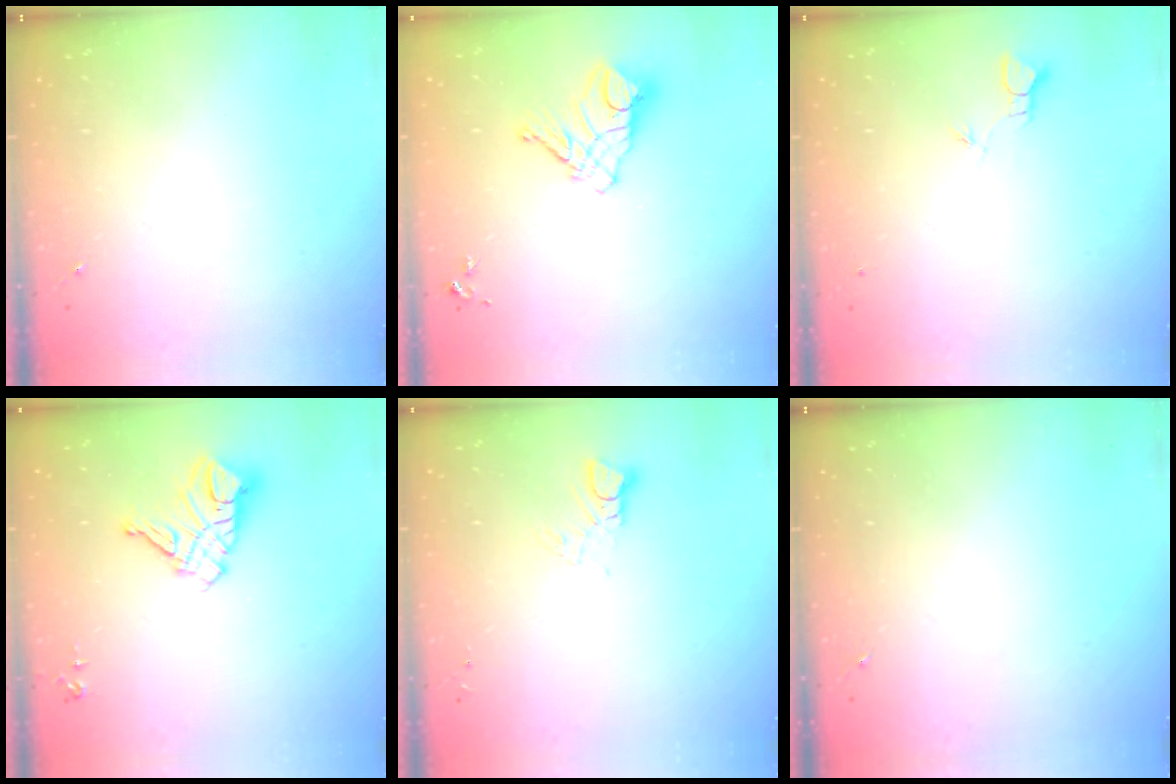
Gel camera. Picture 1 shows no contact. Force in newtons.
{"total": 11.6, "press": 11.5, "slide": 1.1}
{"total": 1.9, "press": 1.9, "slide": 0.1}
{"total": 12.6, "press": 12.5, "slide": 1.3}
{"total": 3.6, "press": 3.6, "slide": 0.1}
{"total": 0.0}